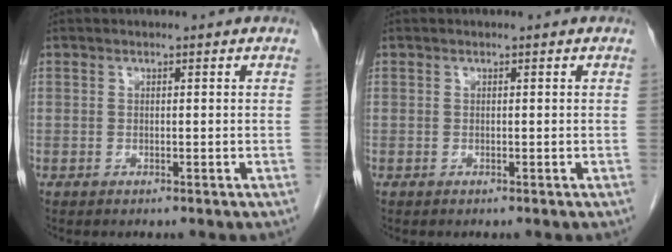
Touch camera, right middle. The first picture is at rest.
{"total": 0.0}